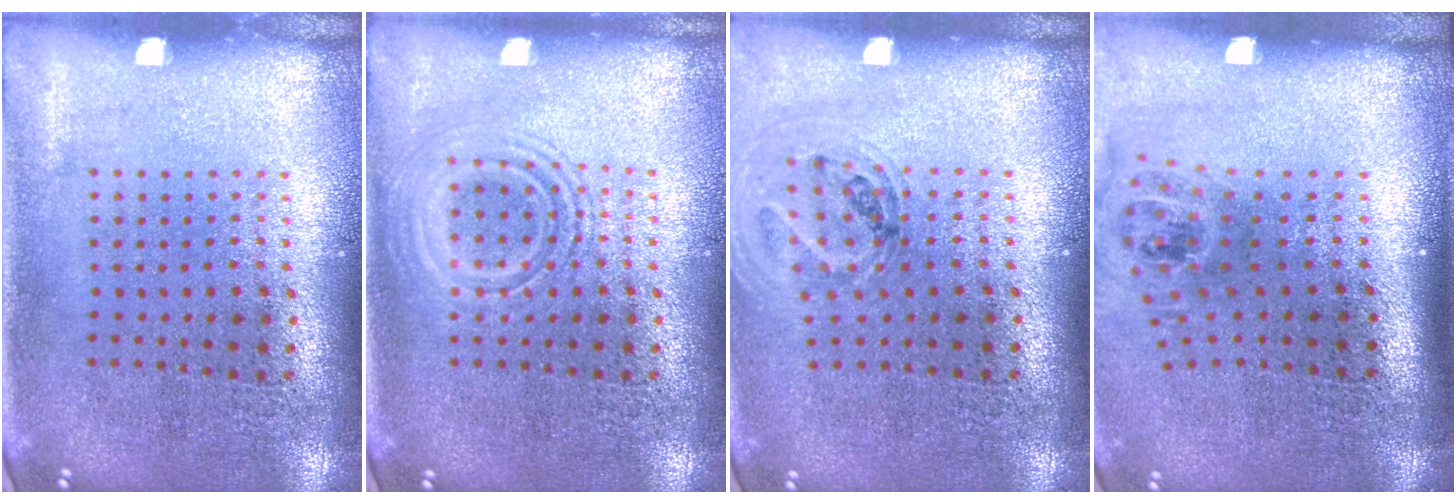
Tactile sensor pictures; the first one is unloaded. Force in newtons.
{"total": 1.4, "press": 1.4, "slide": 0.2}
{"total": 0.9, "press": 0.9, "slide": 0.0}
{"total": 1.6, "press": 1.2, "slide": 1.2}